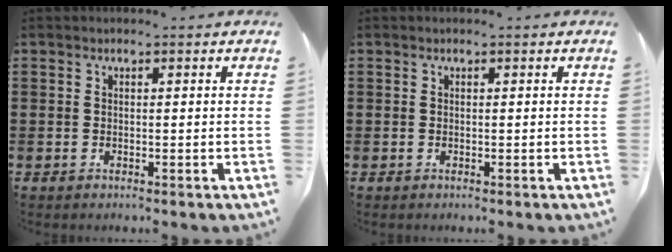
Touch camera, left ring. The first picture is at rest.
{"total": 0.0}